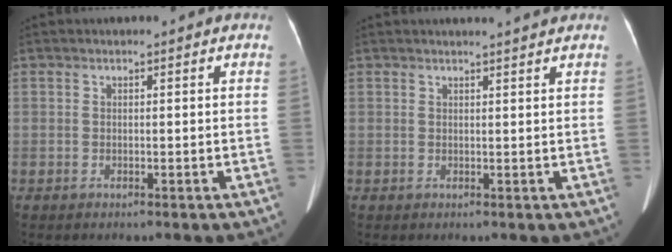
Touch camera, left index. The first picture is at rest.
{"total": 3.5, "force": [3.3, -0.4, 1.2], "torque": [-0.016, 0.006, 0.038]}